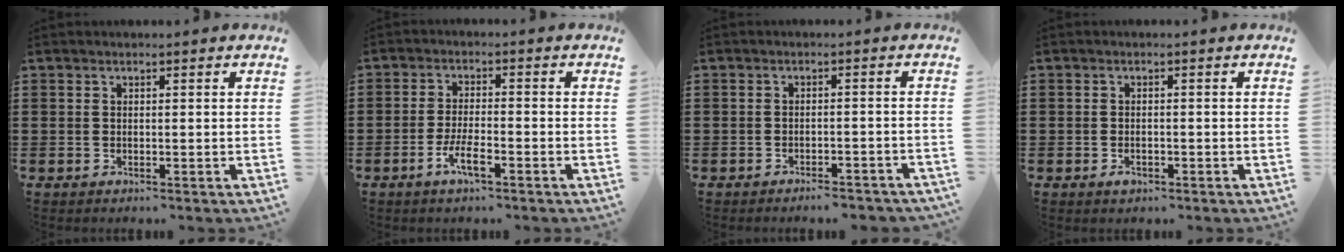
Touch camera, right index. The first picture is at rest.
{"total": 4.4, "force": [-2.4, 0.9, 3.6], "torque": [-0.080, -0.007, -0.048]}
{"total": 2.4, "force": [-2.3, 0.1, 0.4], "torque": [-0.011, -0.001, -0.048]}
{"total": 1.2, "force": [-0.8, 0.6, 0.7], "torque": [-0.016, -0.003, -0.015]}